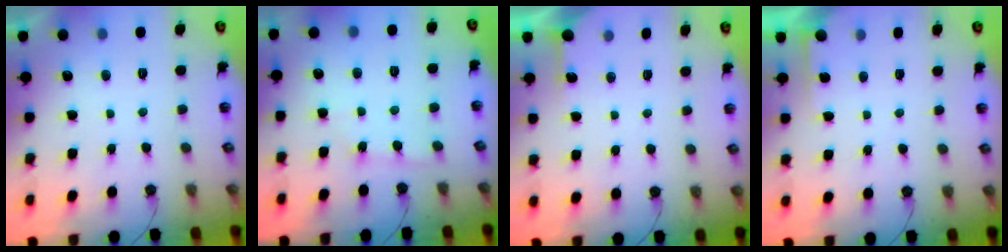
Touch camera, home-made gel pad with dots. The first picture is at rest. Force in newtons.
{"total": 3.4, "press": 3.4, "slide": 0.4}
{"total": 2.3, "press": 2.3, "slide": 0.2}
{"total": 2.8, "press": 2.8, "slide": 0.2}